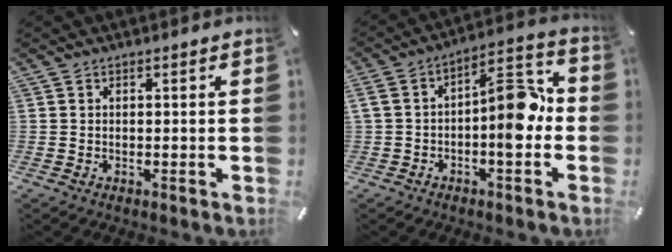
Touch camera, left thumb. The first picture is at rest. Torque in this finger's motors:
{"motor_torque": [1.70, 2.25, 2.66, -0.11, 0.41]}